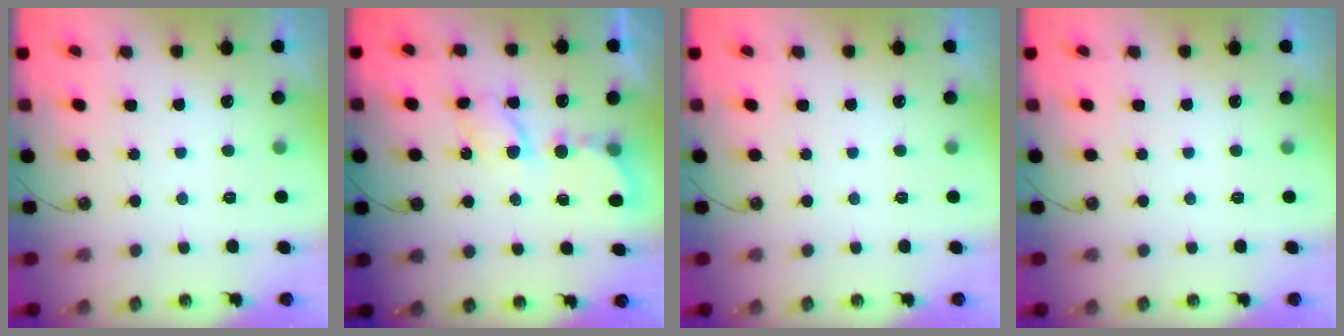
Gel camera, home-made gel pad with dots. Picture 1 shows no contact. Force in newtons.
{"total": 6.5, "press": 6.5, "slide": 0.3}
{"total": 0.0}
{"total": 0.0}